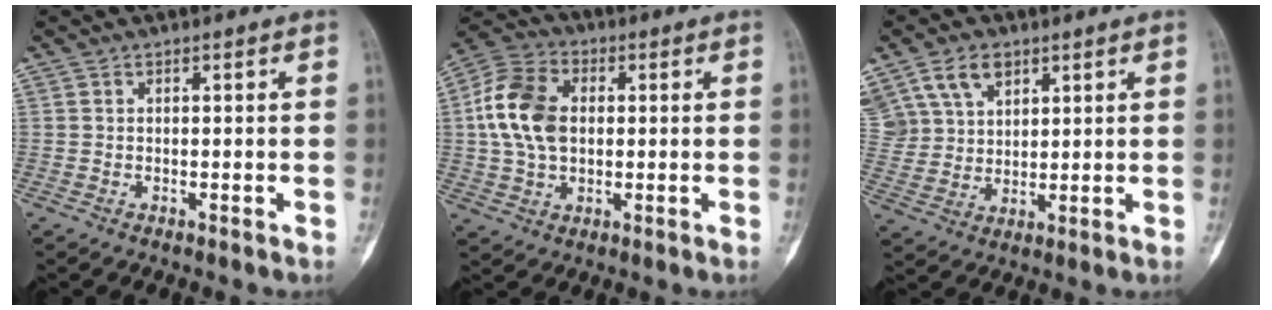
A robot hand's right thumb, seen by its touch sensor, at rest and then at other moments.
{"total": 13.0, "force": [1.2, 8.9, 9.3], "torque": [-0.175, 0.018, 0.018]}
{"total": 14.7, "force": [7.7, 10.3, 6.9], "torque": [-0.152, 0.004, 0.159]}